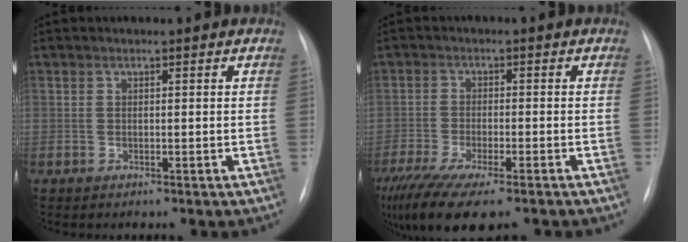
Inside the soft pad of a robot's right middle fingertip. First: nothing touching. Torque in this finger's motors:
{"motor_torque": [1.15, -0.98, 0.33, 0.10]}